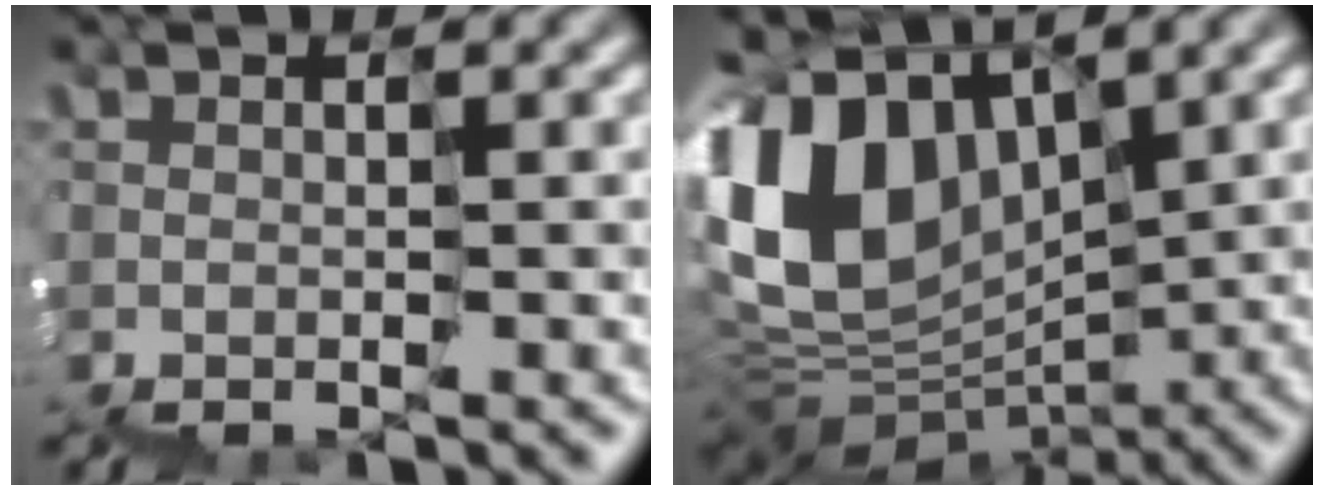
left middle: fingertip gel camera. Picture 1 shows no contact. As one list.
[{"total": 9.1, "force": [3.8, 6.4, 5.1], "torque": [-0.134, 0.030, 0.061]}]